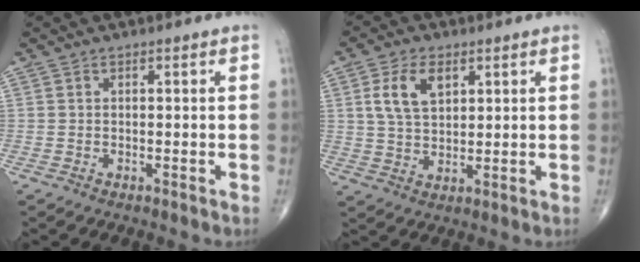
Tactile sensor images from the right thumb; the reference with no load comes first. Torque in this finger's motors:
{"motor_torque": [0.31, 1.03, 0.50, 0.05, 0.03]}